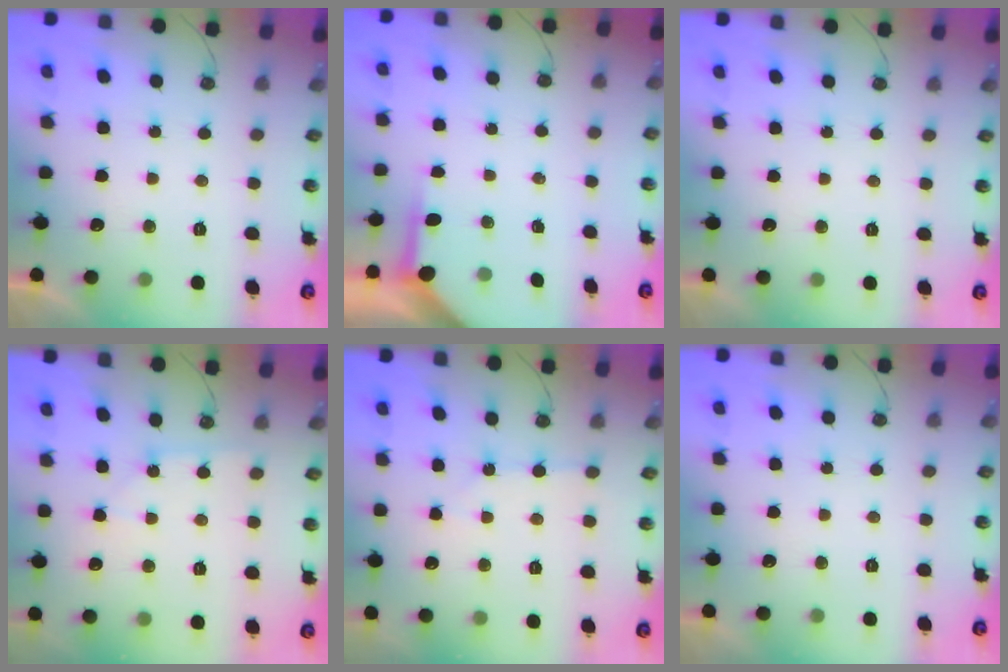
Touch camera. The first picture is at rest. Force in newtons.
{"total": 3.7, "press": 3.6, "slide": 0.4}
{"total": 0.0}
{"total": 2.5, "press": 2.5, "slide": 0.4}
{"total": 3.1, "press": 3.1, "slide": 0.3}
{"total": 0.0}